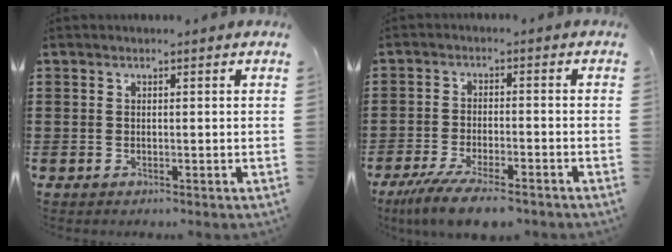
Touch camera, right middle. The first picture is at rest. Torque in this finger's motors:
{"motor_torque": [1.35, -0.61, 0.37, 0.21]}